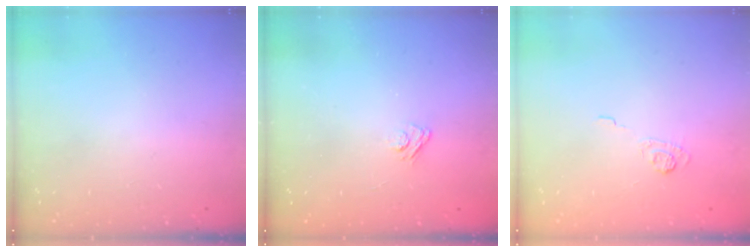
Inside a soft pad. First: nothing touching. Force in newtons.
{"total": 3.1, "press": 2.8, "slide": 1.3}
{"total": 3.6, "press": 3.3, "slide": 1.5}